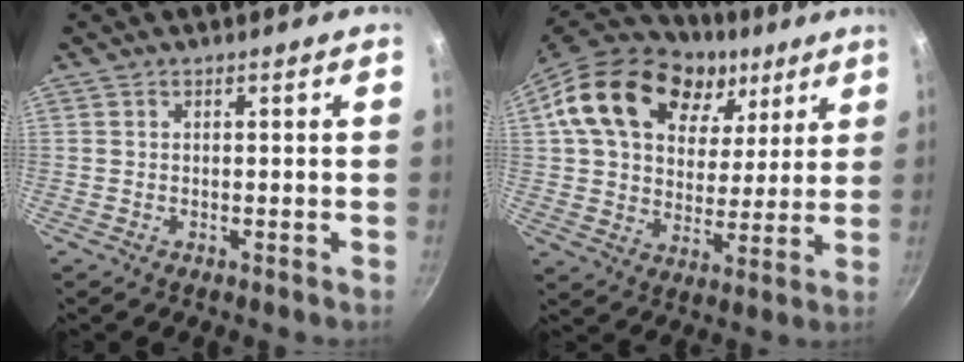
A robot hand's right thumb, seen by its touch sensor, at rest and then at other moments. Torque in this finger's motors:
{"motor_torque": [0.02, 1.47, 0.56, -0.27, 0.26]}